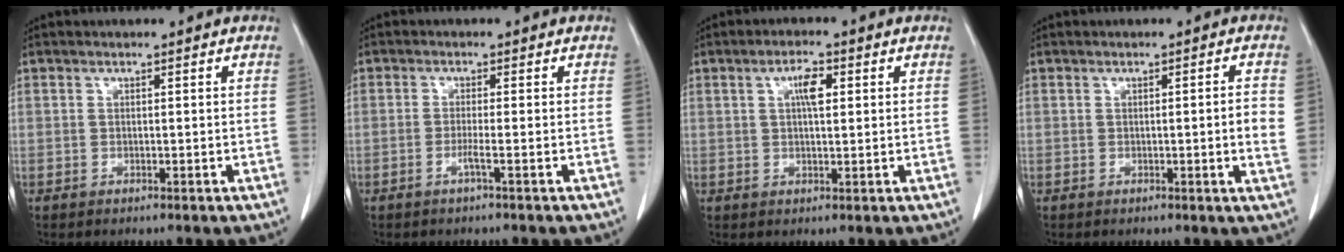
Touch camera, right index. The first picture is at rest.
{"total": 1.7, "force": [-0.8, -0.4, 1.4], "torque": [-0.027, -0.002, -0.018]}
{"total": 3.6, "force": [1.1, 1.0, 3.3], "torque": [-0.060, 0.003, 0.017]}
{"total": 3.2, "force": [0.0, 0.0, 3.2], "torque": [-0.045, -0.001, -0.002]}